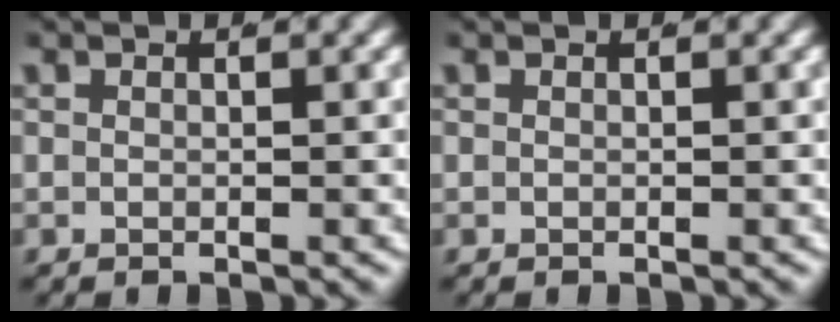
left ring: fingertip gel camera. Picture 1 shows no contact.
{"total": 0.0}